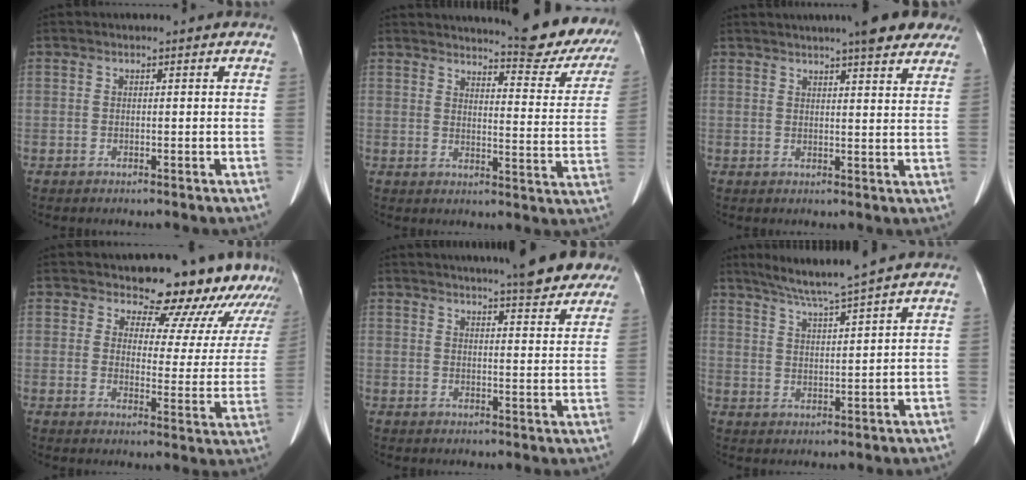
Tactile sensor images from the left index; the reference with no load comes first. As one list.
[{"total": 17.7, "force": [16.4, 1.7, 6.5], "torque": [-0.073, -0.092, 0.178]}, {"total": 10.7, "force": [8.6, 1.6, 6.2], "torque": [-0.070, 0.009, 0.091]}, {"total": 15.5, "force": [14.3, 5.3, 2.9], "torque": [0.007, -0.051, 0.134]}, {"total": 15.3, "force": [12.9, 2.5, 7.8], "torque": [-0.096, 0.004, 0.147]}, {"total": 7.4, "force": [6.2, -1.8, 3.6], "torque": [-0.064, -0.001, 0.110]}]